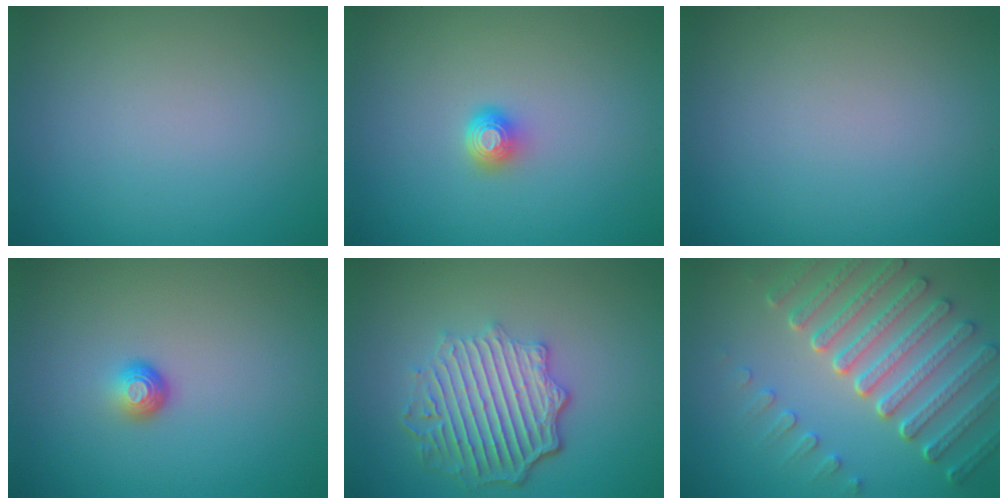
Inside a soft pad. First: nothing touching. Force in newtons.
{"total": 1.7, "press": 1.3, "slide": 1.1}
{"total": 0.0}
{"total": 1.6, "press": 1.0, "slide": 1.2}
{"total": 6.0, "press": 4.7, "slide": 3.8}
{"total": 7.2, "press": 5.5, "slide": 4.6}